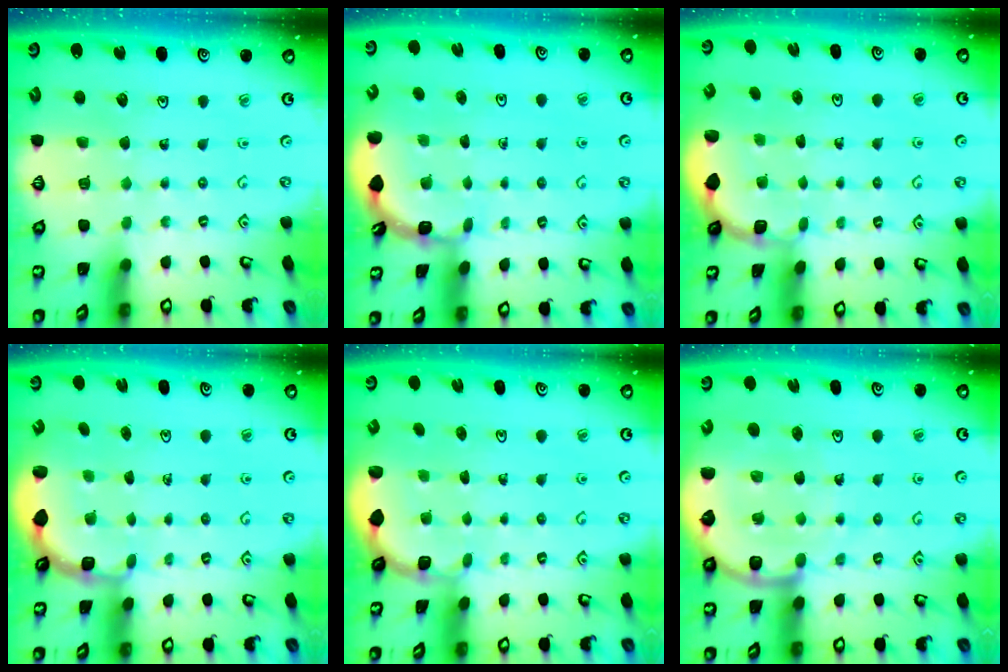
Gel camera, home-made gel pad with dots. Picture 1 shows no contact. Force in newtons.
{"total": 2.2, "press": 2.2, "slide": 0.1}
{"total": 1.8, "press": 1.6, "slide": 0.7}
{"total": 2.8, "press": 2.2, "slide": 1.7}
{"total": 1.8, "press": 1.6, "slide": 0.7}
{"total": 9.0, "press": 8.8, "slide": 1.9}